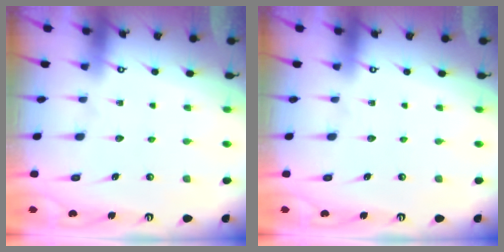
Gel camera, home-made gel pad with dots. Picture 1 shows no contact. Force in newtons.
{"total": 0.0}